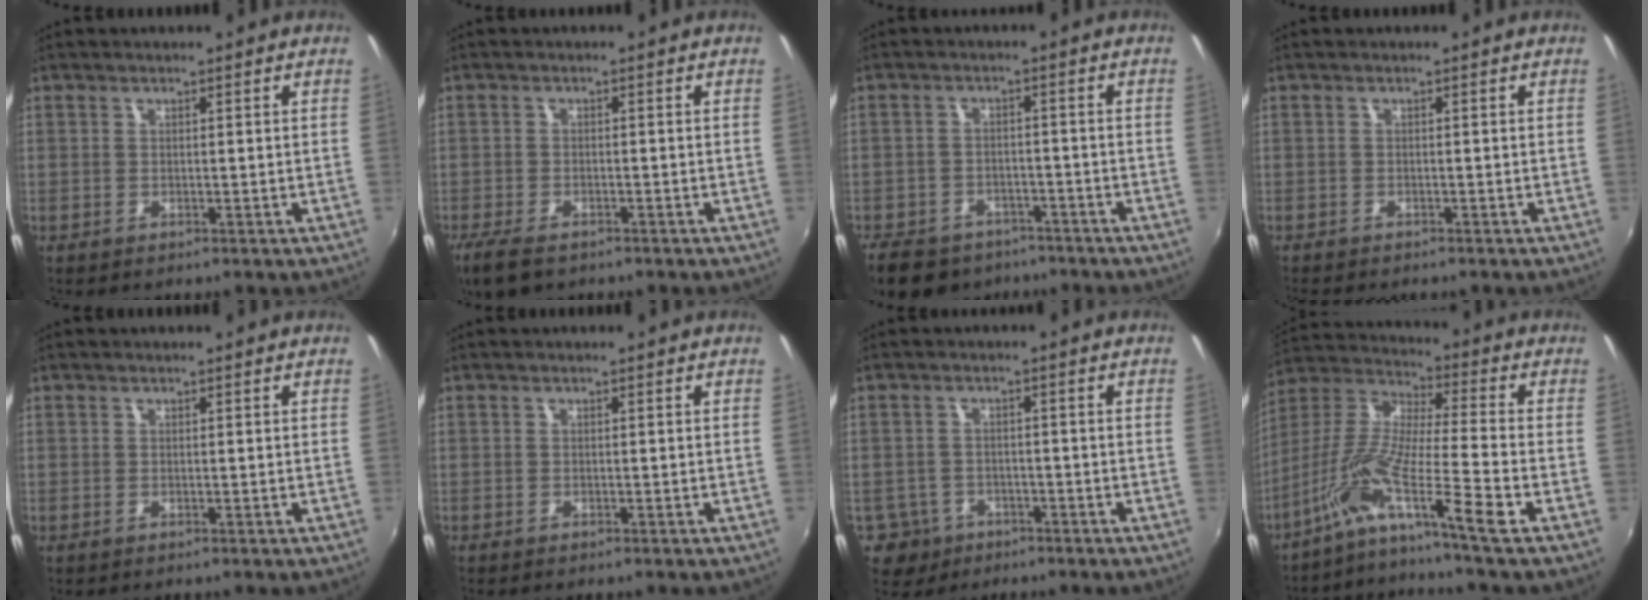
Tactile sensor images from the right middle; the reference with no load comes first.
{"total": 6.2, "force": [-4.4, 2.6, 3.4], "torque": [-0.089, -0.025, -0.084]}
{"total": 14.5, "force": [-10.4, 8.3, 5.7], "torque": [-0.148, -0.006, -0.155]}
{"total": 2.9, "force": [-2.6, 0.6, 1.1], "torque": [-0.028, -0.021, -0.045]}
{"total": 0.0}
{"total": 0.7, "force": [-0.6, 0.2, 0.3], "torque": [-0.009, -0.004, -0.012]}
{"total": 5.2, "force": [-2.7, 4.4, 0.7], "torque": [-0.031, 0.006, -0.043]}
{"total": 11.9, "force": [-7.4, -1.8, 9.2], "torque": [-0.177, -0.011, -0.149]}